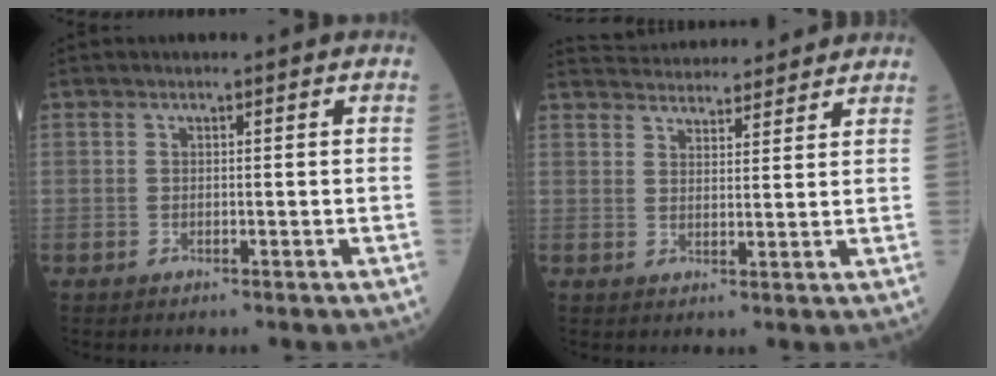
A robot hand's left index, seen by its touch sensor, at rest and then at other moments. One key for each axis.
{"total": 12.9, "fx": 12.4, "fy": 2.2, "fz": 3.0, "tx": -0.042, "ty": 0.028, "tz": 0.172}